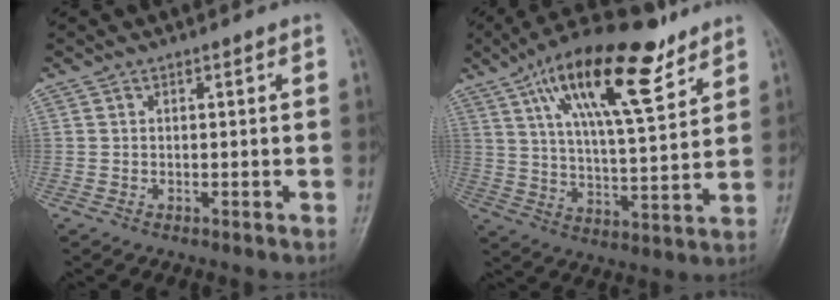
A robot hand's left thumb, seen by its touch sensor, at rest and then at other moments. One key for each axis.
{"total": 18.8, "fx": 11.0, "fy": 6.0, "fz": 14.0, "tx": -0.212, "ty": -0.040, "tz": 0.188}